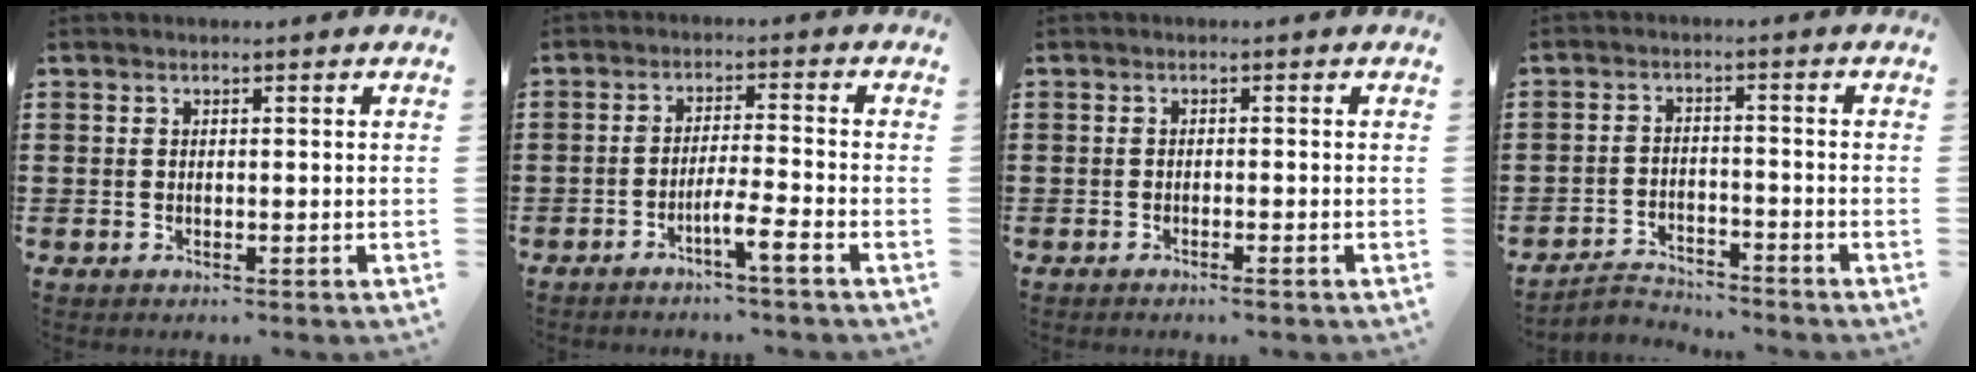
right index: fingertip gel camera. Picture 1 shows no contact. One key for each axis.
{"total": 4.3, "fx": -2.9, "fy": -0.2, "fz": 3.1, "tx": -0.062, "ty": -0.006, "tz": -0.057}
{"total": 0.9, "fx": -0.8, "fy": 0.0, "fz": 0.5, "tx": -0.010, "ty": -0.001, "tz": -0.015}
{"total": 3.1, "fx": -3.0, "fy": 0.8, "fz": 0.3, "tx": -0.020, "ty": 0.003, "tz": -0.066}